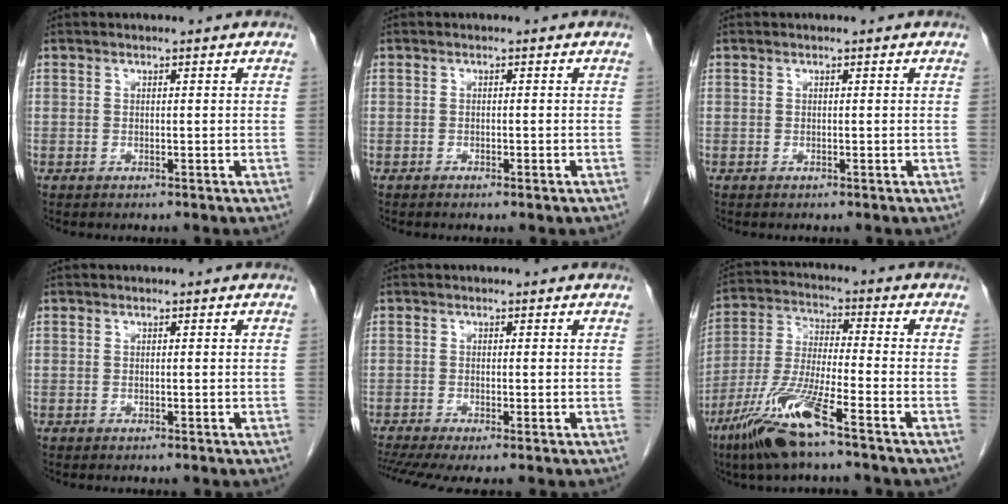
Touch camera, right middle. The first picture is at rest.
{"total": 1.0, "force": [-0.7, 0.1, 0.7], "torque": [-0.015, -0.001, -0.009]}
{"total": 0.0}
{"total": 0.0}
{"total": 5.1, "force": [-3.6, 0.7, 3.5], "torque": [-0.062, -0.009, -0.066]}
{"total": 12.0, "force": [-7.5, 0.4, 9.4], "torque": [-0.202, -0.029, -0.151]}